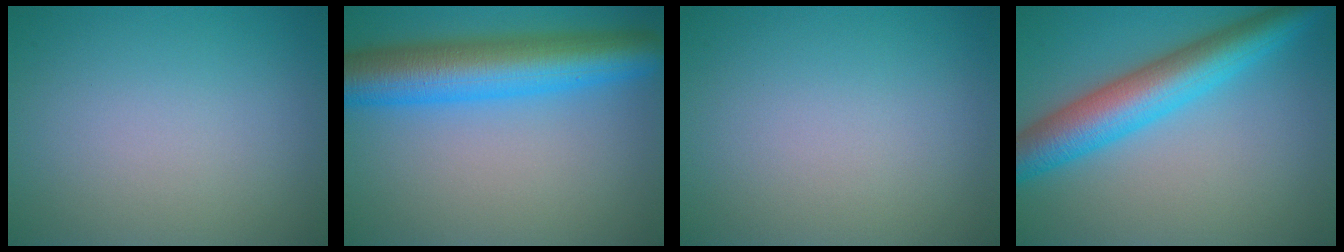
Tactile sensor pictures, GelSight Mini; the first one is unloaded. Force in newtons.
{"total": 9.1, "press": 9.1, "slide": 0.2}
{"total": 0.0}
{"total": 7.5, "press": 7.5, "slide": 0.1}